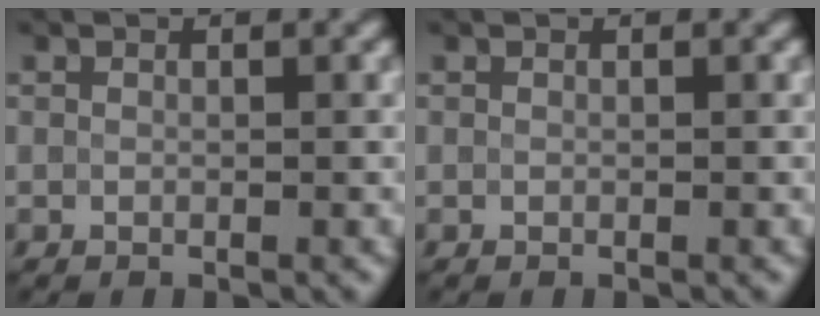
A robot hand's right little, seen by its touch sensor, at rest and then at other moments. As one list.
[{"total": 0.0}]